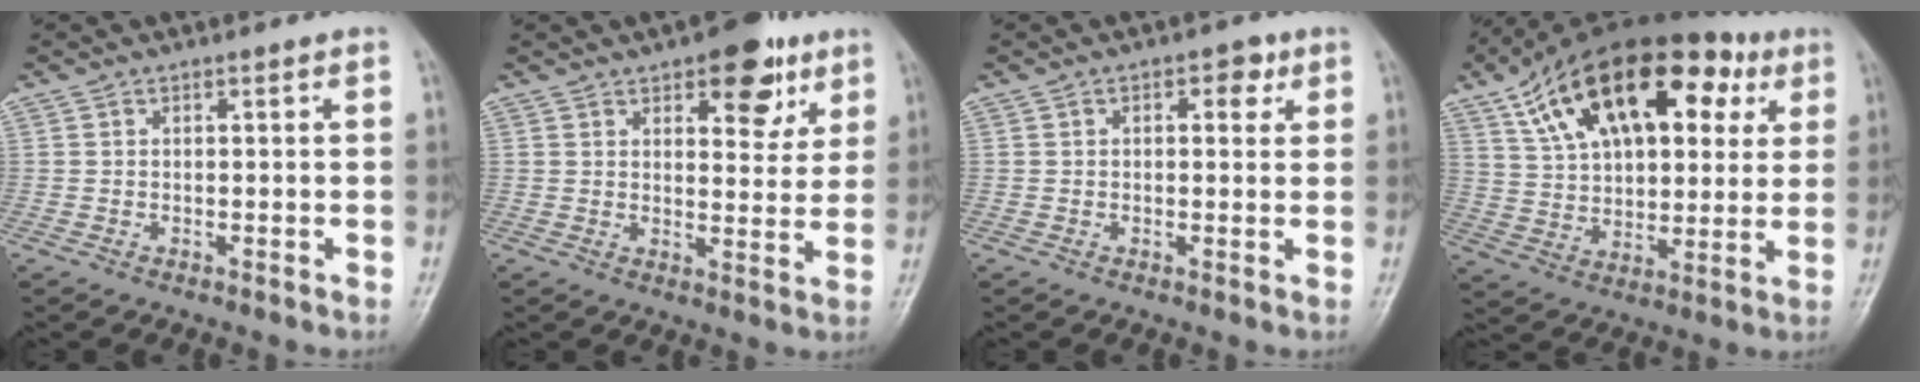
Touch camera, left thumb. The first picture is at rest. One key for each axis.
{"total": 10.2, "fx": 5.7, "fy": 5.0, "fz": 6.8, "tx": -0.048, "ty": -0.022, "tz": 0.073}
{"total": 3.4, "fx": 1.3, "fy": 2.0, "fz": 2.4, "tx": -0.008, "ty": 0.003, "tz": 0.011}
{"total": 25.7, "fx": 10.9, "fy": 14.4, "fz": 18.4, "tx": -0.271, "ty": 0.017, "tz": 0.178}